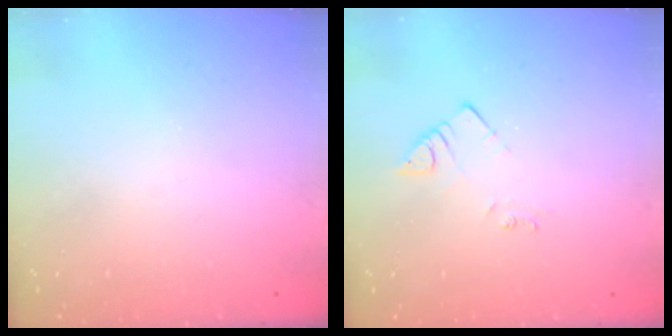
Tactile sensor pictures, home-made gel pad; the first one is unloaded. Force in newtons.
{"total": 2.6, "press": 2.6, "slide": 0.3}